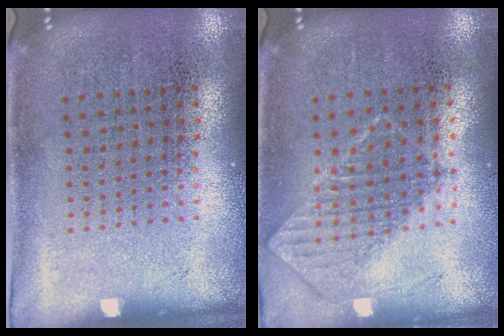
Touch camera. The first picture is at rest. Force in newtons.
{"total": 0.8, "press": 0.8, "slide": 0.1}